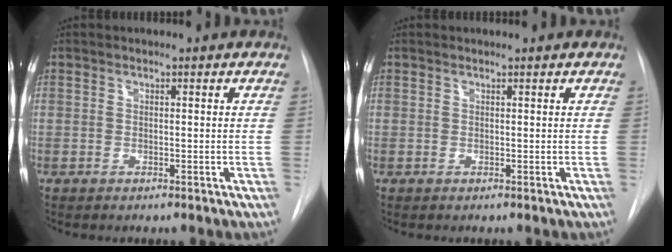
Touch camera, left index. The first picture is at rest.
{"total": 0.0}